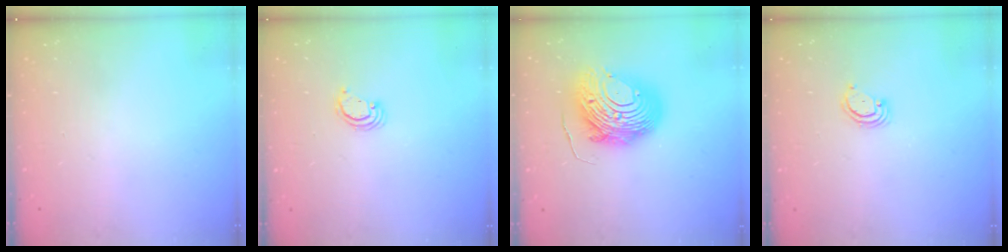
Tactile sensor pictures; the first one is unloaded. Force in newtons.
{"total": 2.6, "press": 2.6, "slide": 0.2}
{"total": 14.7, "press": 14.7, "slide": 1.1}
{"total": 2.9, "press": 2.9, "slide": 0.2}